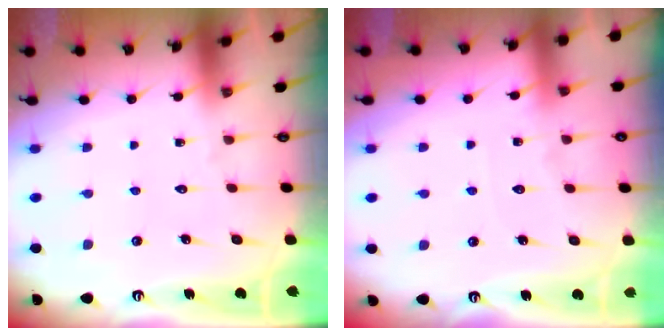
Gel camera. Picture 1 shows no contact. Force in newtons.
{"total": 4.5, "press": 4.4, "slide": 0.7}